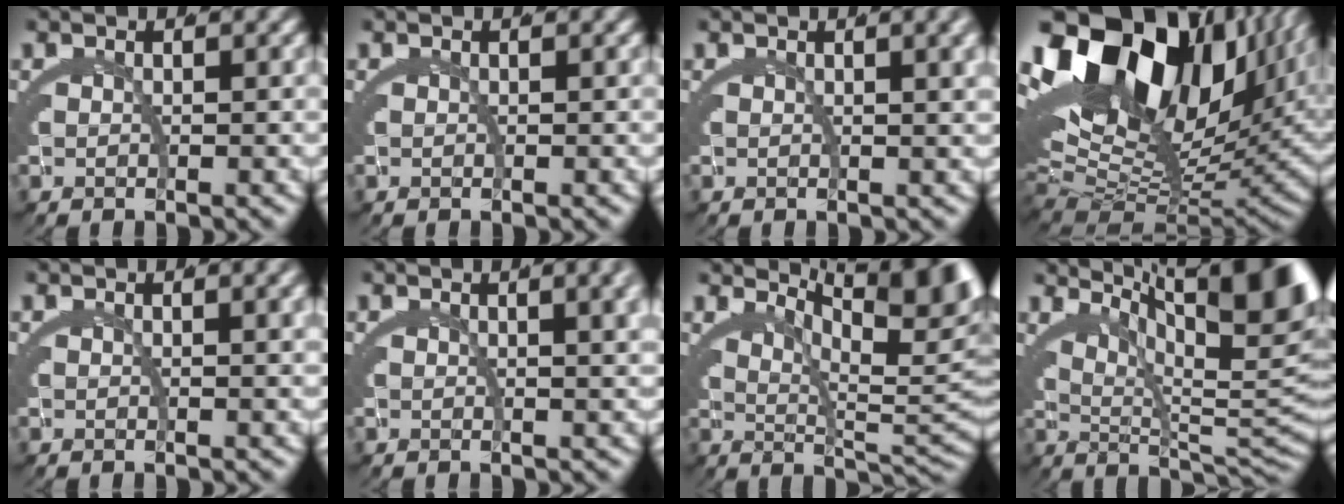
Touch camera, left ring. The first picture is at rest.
{"total": 0.0}
{"total": 1.4, "force": [0.9, 0.0, 1.1], "torque": [-0.008, 0.009, 0.011]}
{"total": 25.1, "force": [5.2, 16.2, 18.5], "torque": [-0.314, 0.013, 0.069]}
{"total": 0.7, "force": [0.5, -0.2, 0.5], "torque": [-0.006, 0.005, 0.006]}
{"total": 2.6, "force": [1.5, 0.3, 2.1], "torque": [-0.008, 0.015, 0.017]}
{"total": 8.5, "force": [3.3, 2.6, 7.4], "torque": [-0.074, -0.003, 0.047]}
{"total": 11.1, "force": [4.3, 2.9, 9.7], "torque": [-0.096, 0.011, 0.058]}